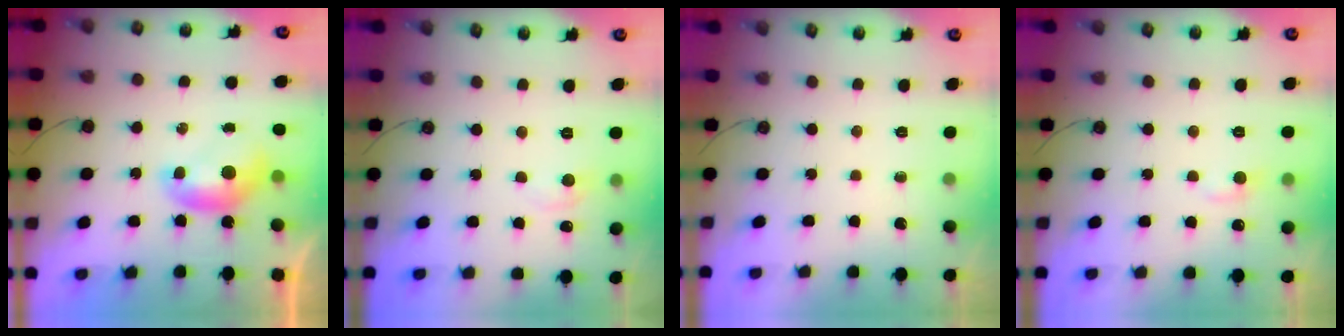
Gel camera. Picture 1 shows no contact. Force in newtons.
{"total": 0.7, "press": 0.2, "slide": 0.7}
{"total": 0.0}
{"total": 1.5, "press": 1.4, "slide": 0.6}